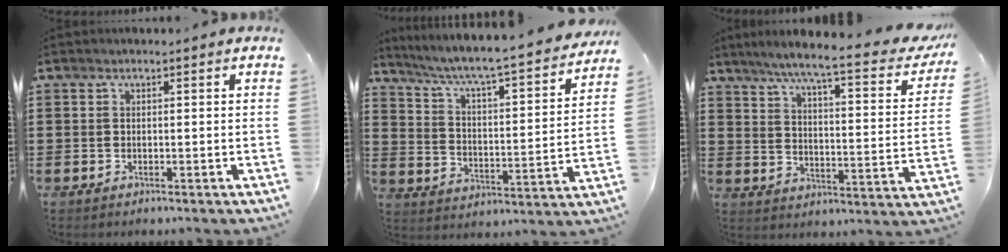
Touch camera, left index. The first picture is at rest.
{"total": 5.1, "force": [4.3, -0.2, 2.6], "torque": [-0.072, -0.044, 0.061]}
{"total": 7.2, "force": [5.8, -0.4, 4.2], "torque": [-0.098, -0.043, 0.089]}